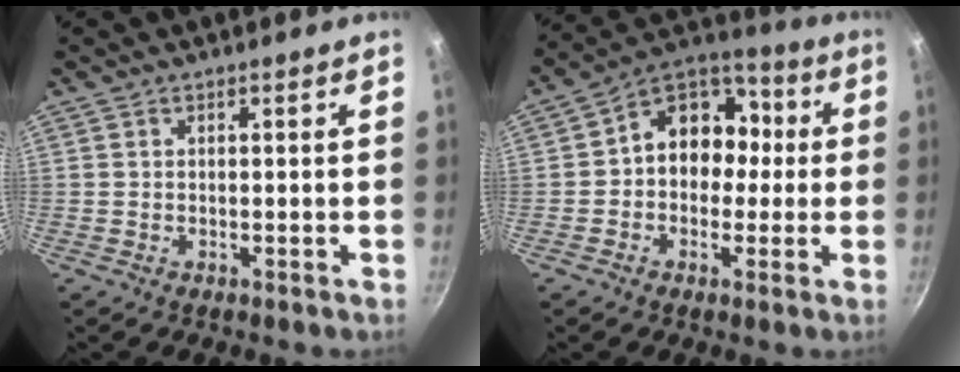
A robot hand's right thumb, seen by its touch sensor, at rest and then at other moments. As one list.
[{"total": 13.2, "force": [0.6, 9.9, 8.7], "torque": [-0.082, 0.041, -0.007]}]